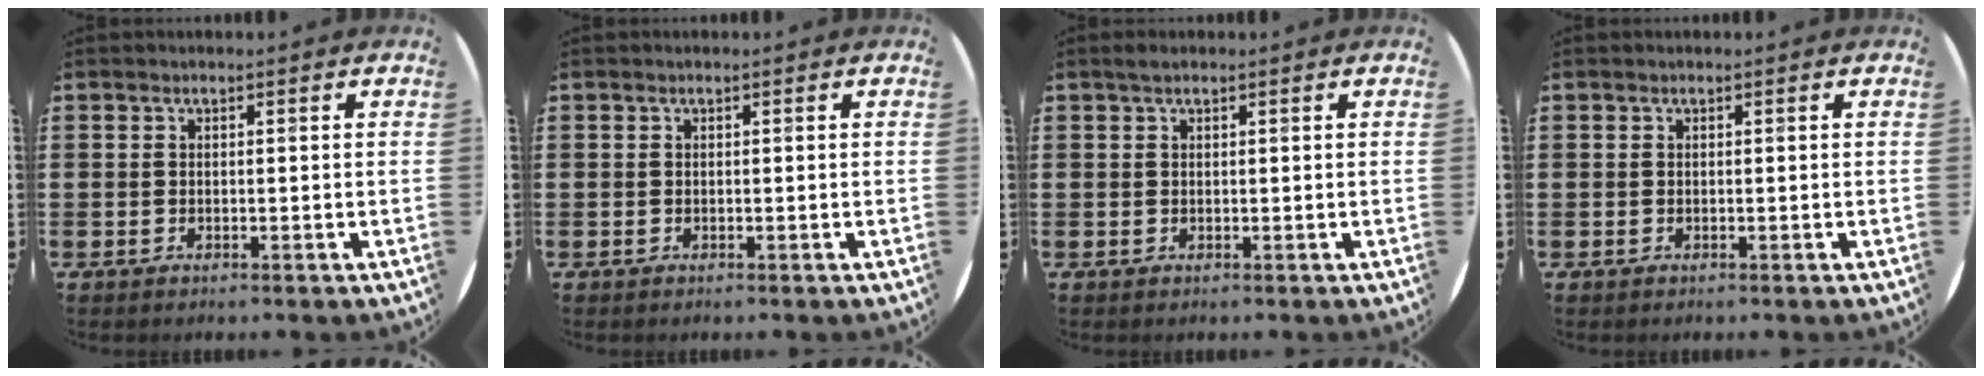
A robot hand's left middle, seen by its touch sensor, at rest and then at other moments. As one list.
[{"total": 0.0}, {"total": 0.8, "force": [0.6, 0.4, 0.4], "torque": [-0.001, 0.002, 0.008]}, {"total": 0.0}]